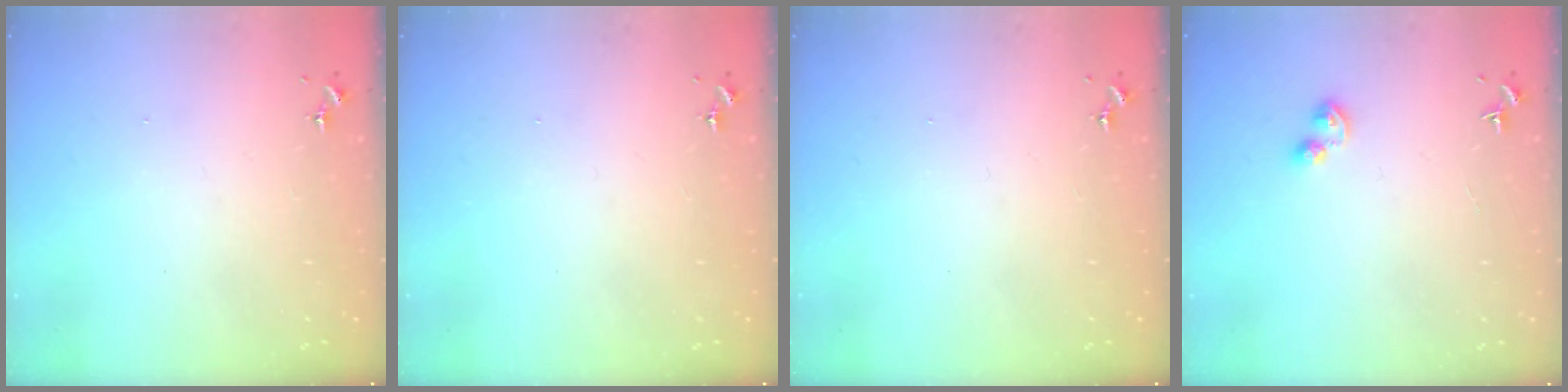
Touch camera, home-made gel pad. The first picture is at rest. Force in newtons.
{"total": 0.0}
{"total": 0.0}
{"total": 4.3, "press": 4.2, "slide": 0.7}